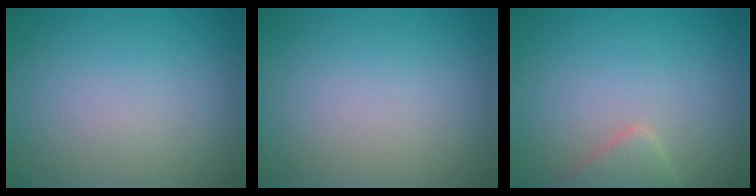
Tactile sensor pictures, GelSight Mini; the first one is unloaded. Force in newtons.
{"total": 0.0}
{"total": 2.1, "press": 2.1, "slide": 0.2}